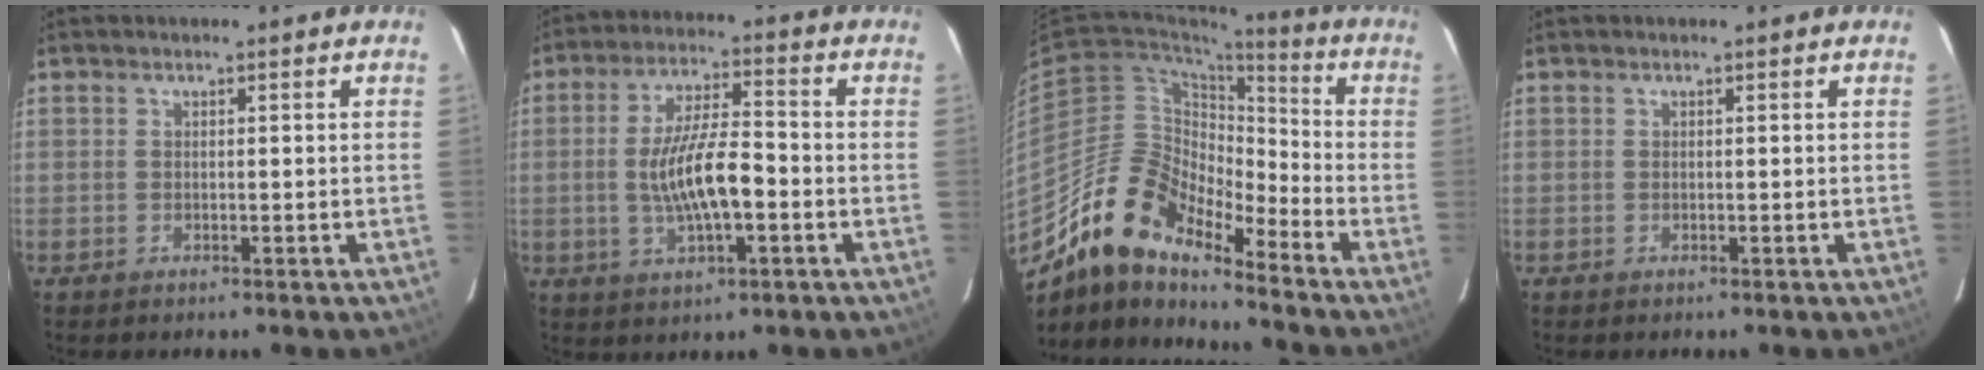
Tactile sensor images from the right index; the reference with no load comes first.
{"total": 11.0, "force": [-2.2, 3.1, 10.3], "torque": [-0.198, -0.001, -0.034]}
{"total": 15.0, "force": [-12.3, 4.8, 7.1], "torque": [-0.123, 0.002, -0.244]}
{"total": 0.0}